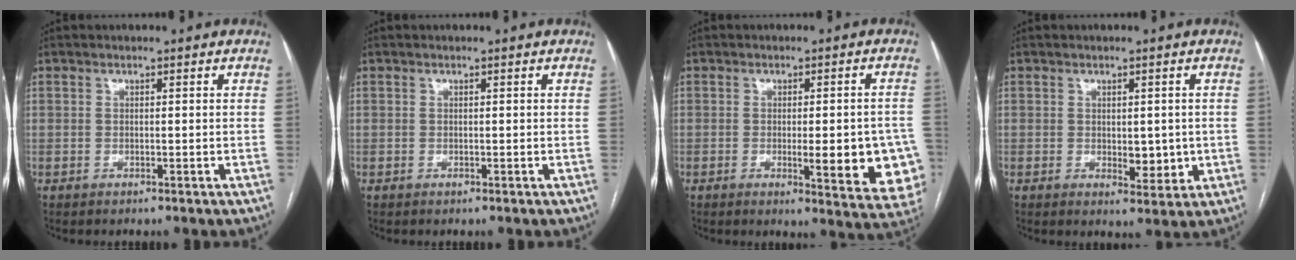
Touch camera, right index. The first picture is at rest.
{"total": 0.0}
{"total": 12.1, "force": [-2.7, 2.8, 11.5], "torque": [-0.090, -0.003, -0.025]}
{"total": 4.4, "force": [-0.3, 2.1, 3.8], "torque": [-0.050, -0.007, 0.004]}